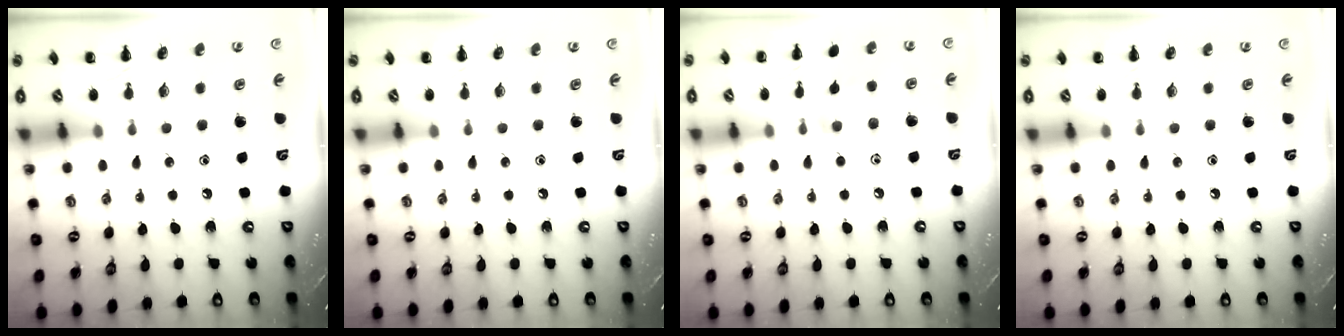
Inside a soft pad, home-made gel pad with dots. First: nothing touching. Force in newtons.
{"total": 0.0}
{"total": 5.6, "press": 5.4, "slide": 1.6}
{"total": 0.0}